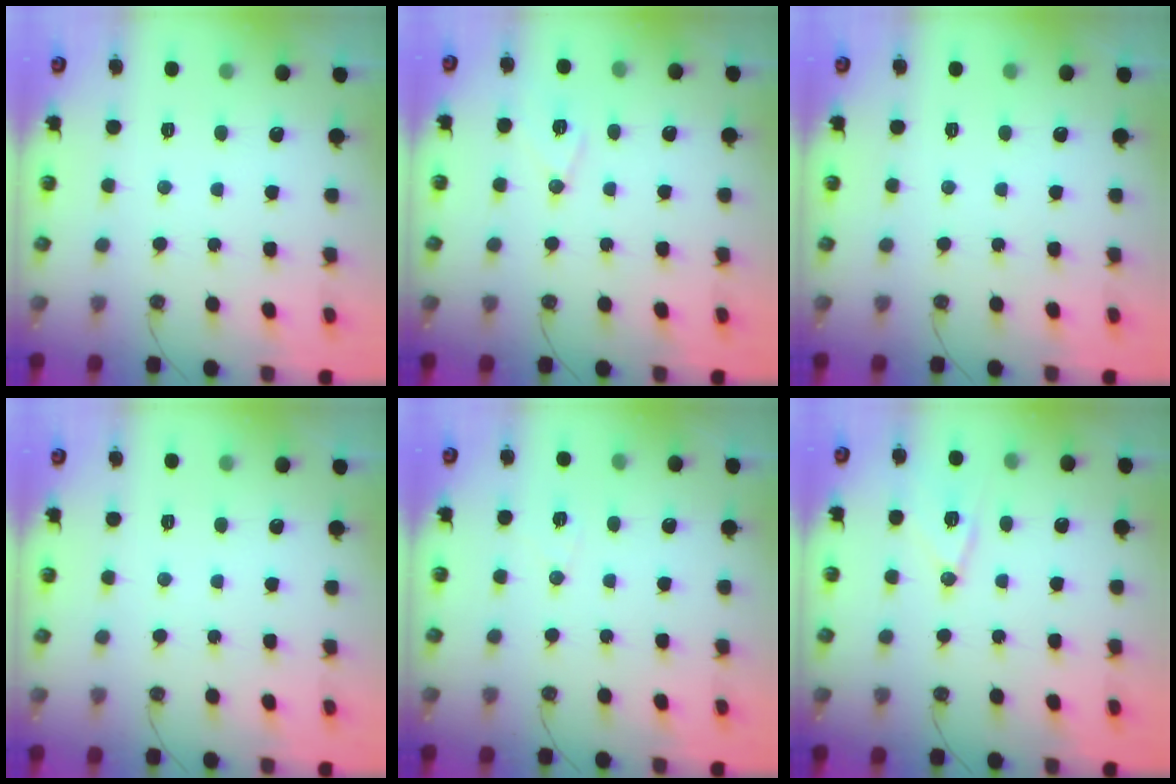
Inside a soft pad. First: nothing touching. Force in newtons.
{"total": 7.8, "press": 7.2, "slide": 2.9}
{"total": 0.0}
{"total": 0.0}
{"total": 6.9, "press": 6.6, "slide": 1.9}
{"total": 11.1, "press": 11.0, "slide": 1.7}